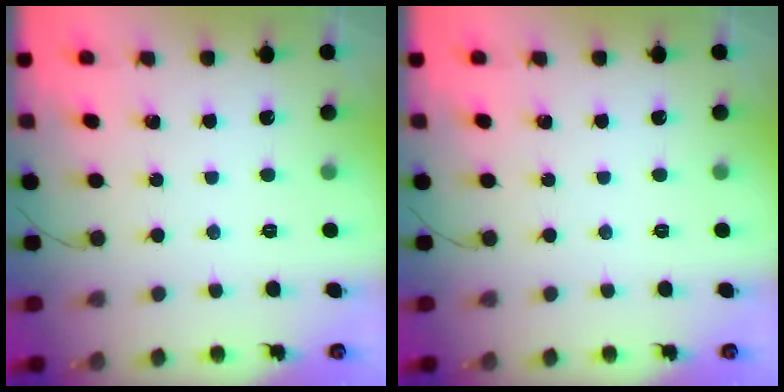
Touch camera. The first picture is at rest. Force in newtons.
{"total": 0.0}